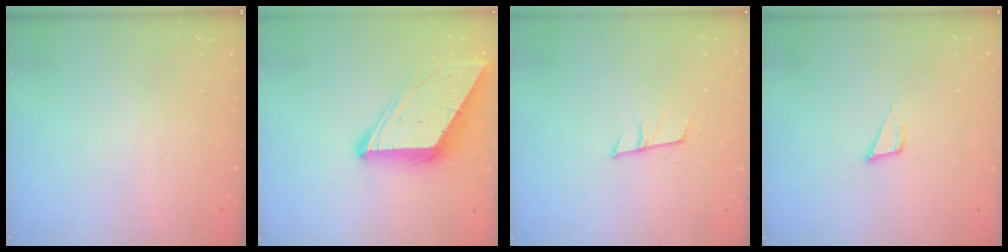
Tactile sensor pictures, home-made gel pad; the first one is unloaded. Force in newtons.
{"total": 10.3, "press": 10.3, "slide": 0.9}
{"total": 7.9, "press": 7.3, "slide": 3.0}
{"total": 3.8, "press": 3.7, "slide": 0.9}